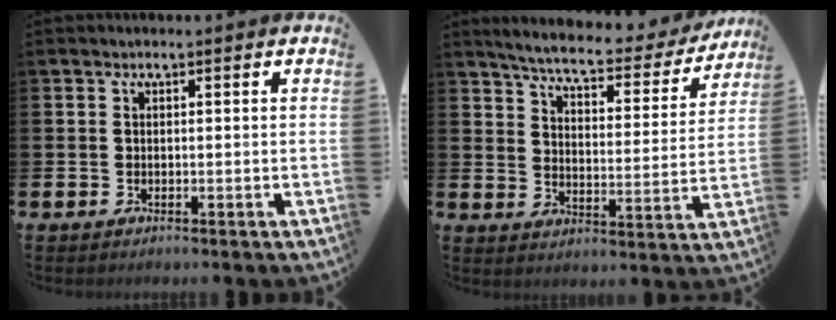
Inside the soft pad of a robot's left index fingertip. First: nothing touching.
{"total": 6.2, "force": [5.8, 0.8, 2.2], "torque": [-0.063, -0.042, 0.093]}